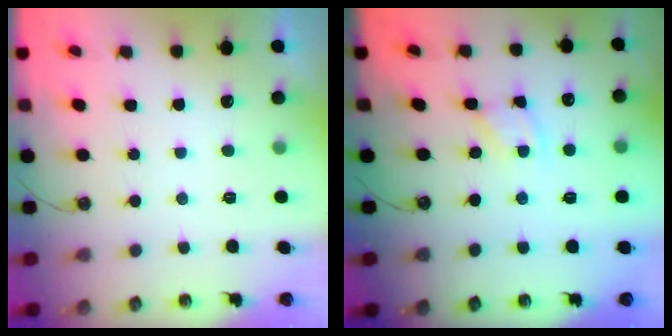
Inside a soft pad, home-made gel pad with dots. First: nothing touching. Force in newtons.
{"total": 2.4, "press": 2.4, "slide": 0.2}